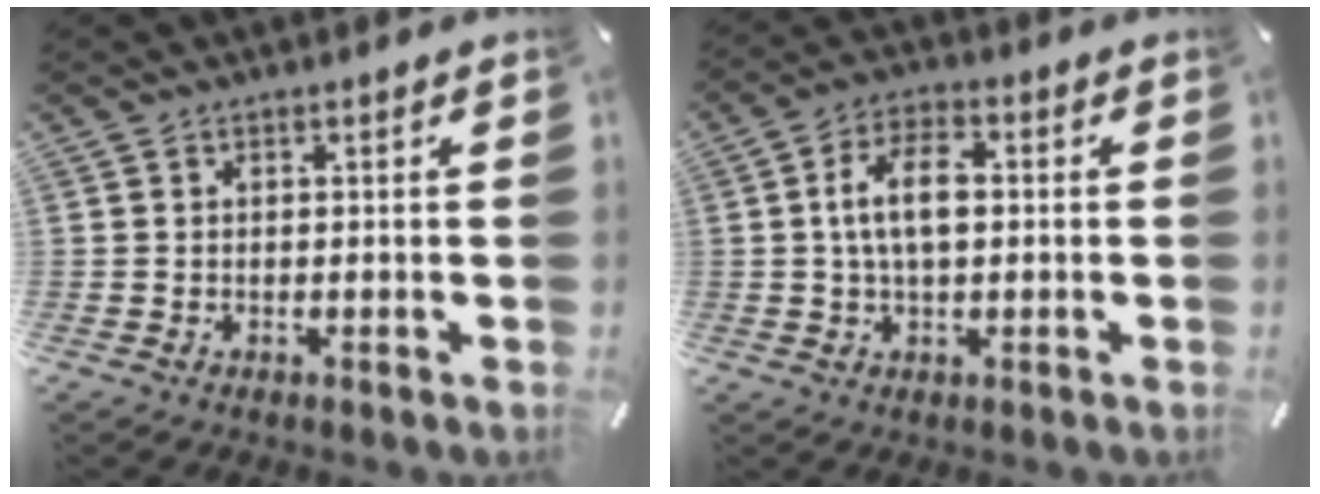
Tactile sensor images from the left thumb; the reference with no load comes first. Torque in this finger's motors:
{"motor_torque": [1.17, 1.10, 1.40, -0.12, 0.18]}